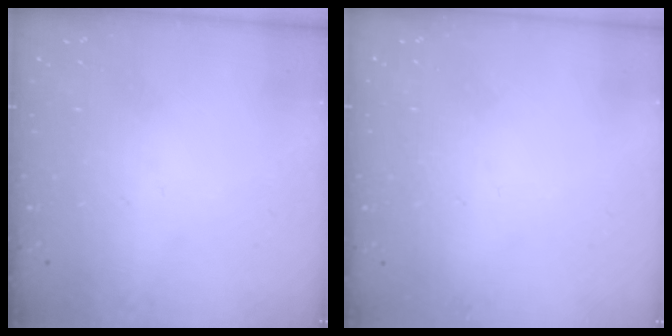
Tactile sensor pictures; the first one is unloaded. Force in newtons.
{"total": 2.2, "press": 2.2, "slide": 0.1}